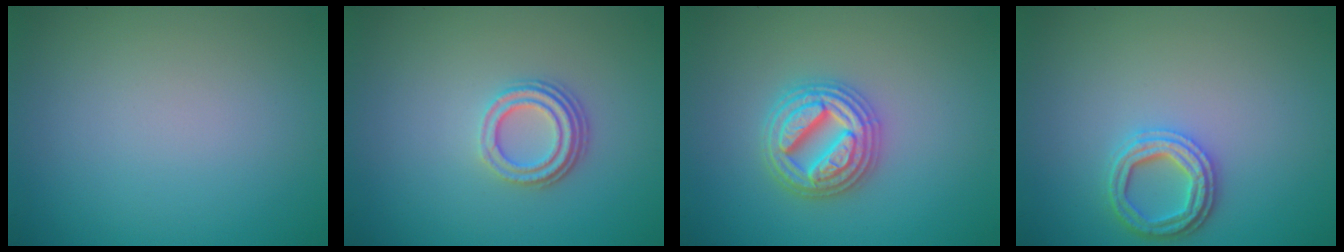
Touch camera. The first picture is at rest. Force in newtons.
{"total": 3.3, "press": 2.4, "slide": 2.3}
{"total": 4.9, "press": 4.9, "slide": 0.7}
{"total": 3.1, "press": 2.8, "slide": 1.3}